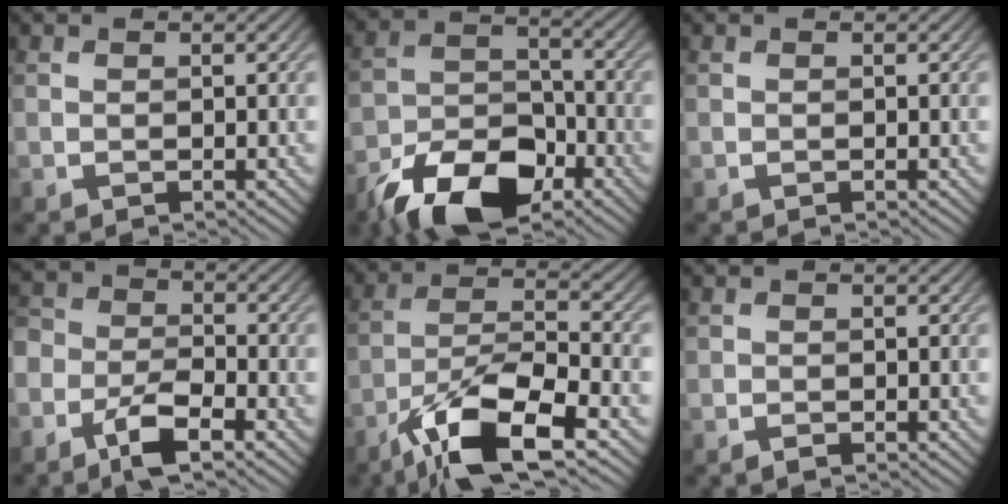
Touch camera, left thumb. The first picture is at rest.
{"total": 12.0, "force": [-8.1, 5.6, 6.9], "torque": [-0.133, -0.004, -0.156]}
{"total": 0.0}
{"total": 6.9, "force": [-4.0, 3.4, 4.4], "torque": [-0.089, 0.004, -0.087]}
{"total": 12.5, "force": [-7.5, 3.6, 9.3], "torque": [-0.173, -0.003, -0.142]}
{"total": 0.7, "force": [-0.5, 0.4, 0.3], "torque": [-0.007, -0.003, -0.009]}